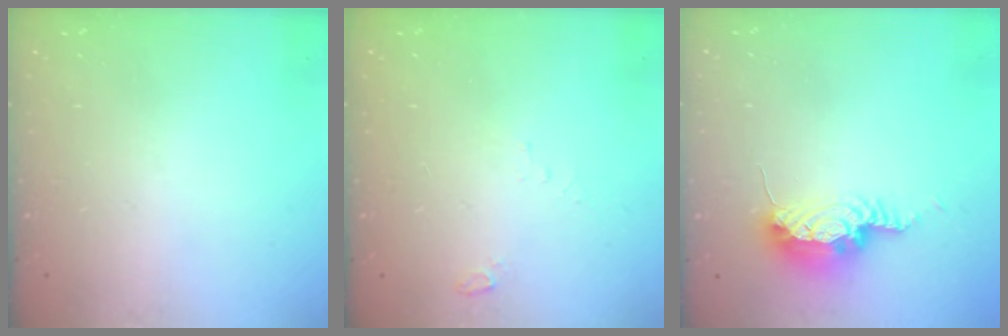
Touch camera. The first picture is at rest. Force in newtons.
{"total": 3.0, "press": 2.1, "slide": 2.1}
{"total": 15.6, "press": 10.8, "slide": 11.2}